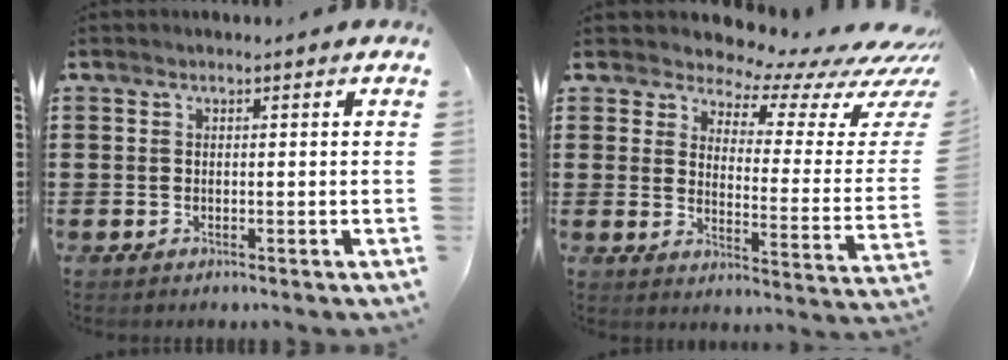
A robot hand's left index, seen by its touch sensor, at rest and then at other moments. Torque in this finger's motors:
{"motor_torque": [2.14, 0.00, 0.43, 0.01]}